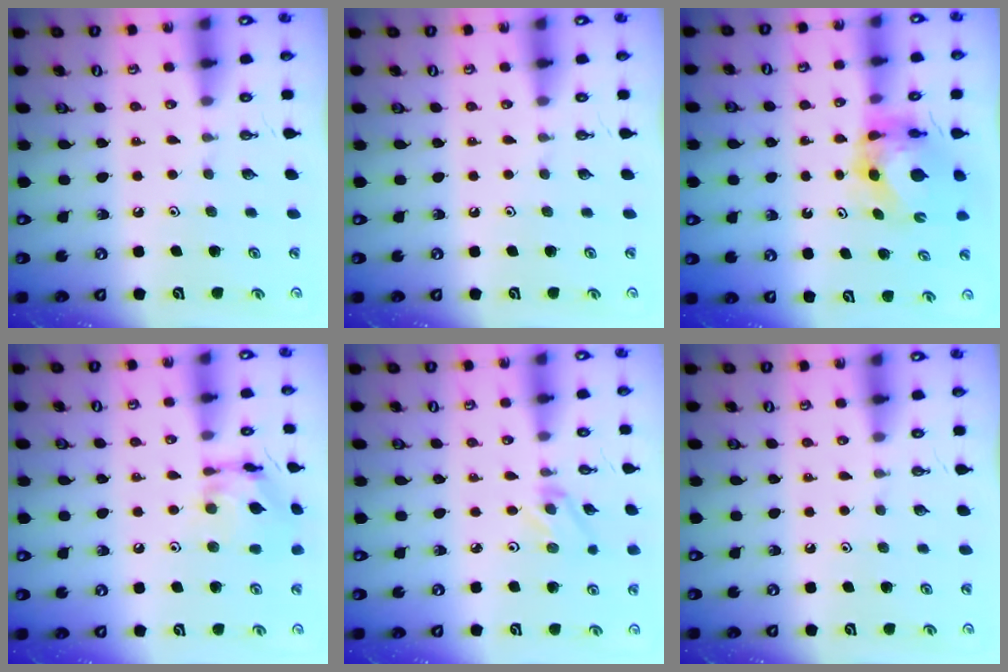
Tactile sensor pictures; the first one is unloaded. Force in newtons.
{"total": 0.0}
{"total": 6.7, "press": 6.7, "slide": 0.7}
{"total": 13.5, "press": 13.4, "slide": 1.1}
{"total": 2.2, "press": 2.2, "slide": 0.3}
{"total": 0.0}